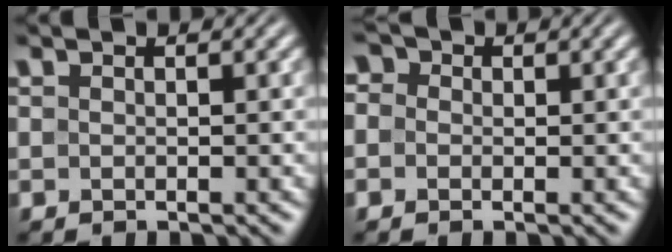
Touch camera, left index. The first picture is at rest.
{"total": 2.8, "force": [0.9, 2.4, 1.3], "torque": [-0.015, 0.019, -0.019]}